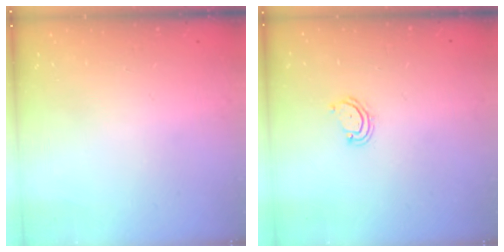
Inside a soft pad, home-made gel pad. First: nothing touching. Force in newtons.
{"total": 3.9, "press": 3.9, "slide": 0.4}